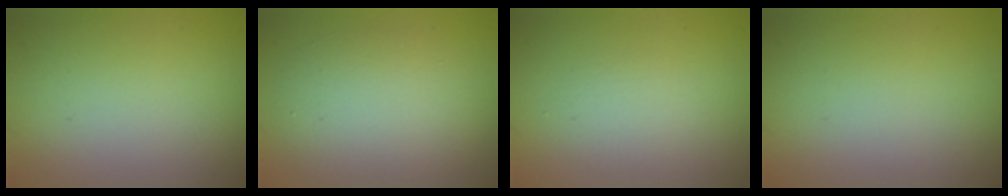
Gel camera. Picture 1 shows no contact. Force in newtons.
{"total": 5.3, "press": 5.3, "slide": 0.2}
{"total": 1.7, "press": 1.7, "slide": 0.1}
{"total": 0.0}